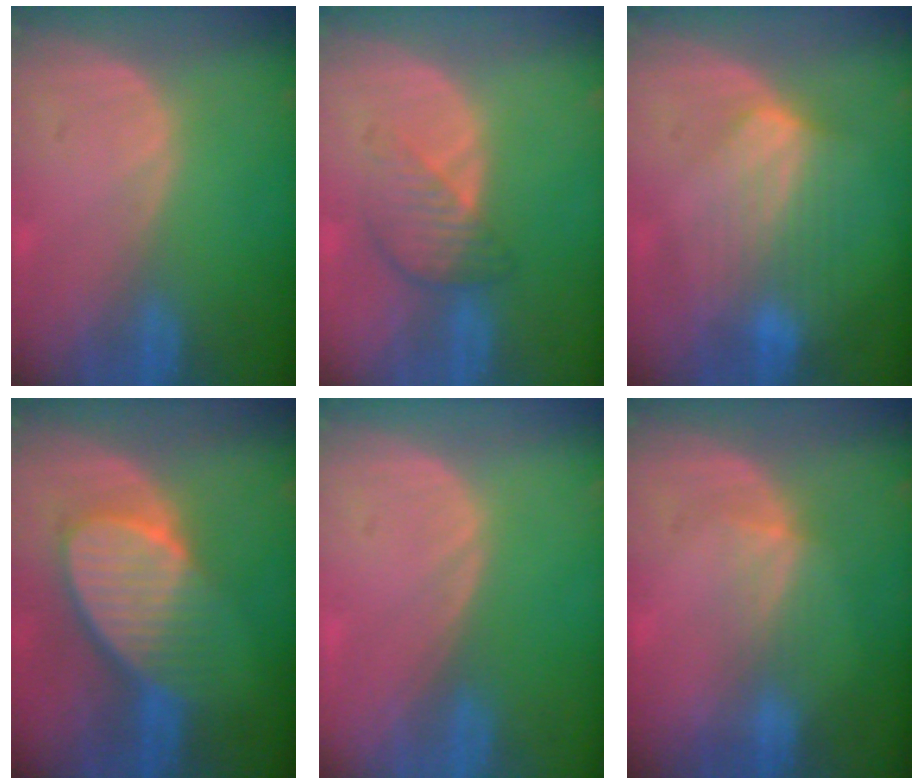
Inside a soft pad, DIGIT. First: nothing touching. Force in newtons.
{"total": 4.5, "press": 4.1, "slide": 2.0}
{"total": 7.4, "press": 6.6, "slide": 3.2}
{"total": 8.8, "press": 8.0, "slide": 3.7}
{"total": 0.0}
{"total": 2.7, "press": 2.4, "slide": 1.2}